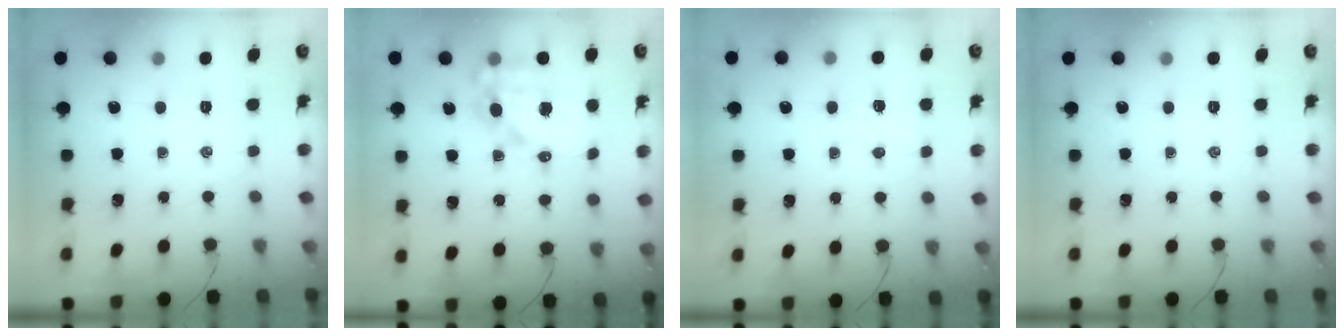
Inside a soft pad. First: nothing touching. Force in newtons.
{"total": 13.4, "press": 13.0, "slide": 3.3}
{"total": 2.5, "press": 2.4, "slide": 0.7}
{"total": 0.0}